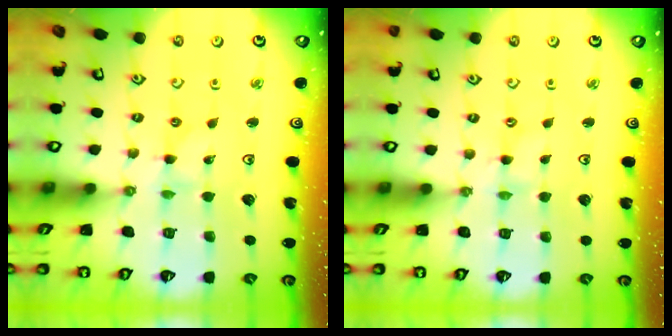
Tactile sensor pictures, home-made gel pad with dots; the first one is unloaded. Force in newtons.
{"total": 1.1, "press": 1.0, "slide": 0.1}